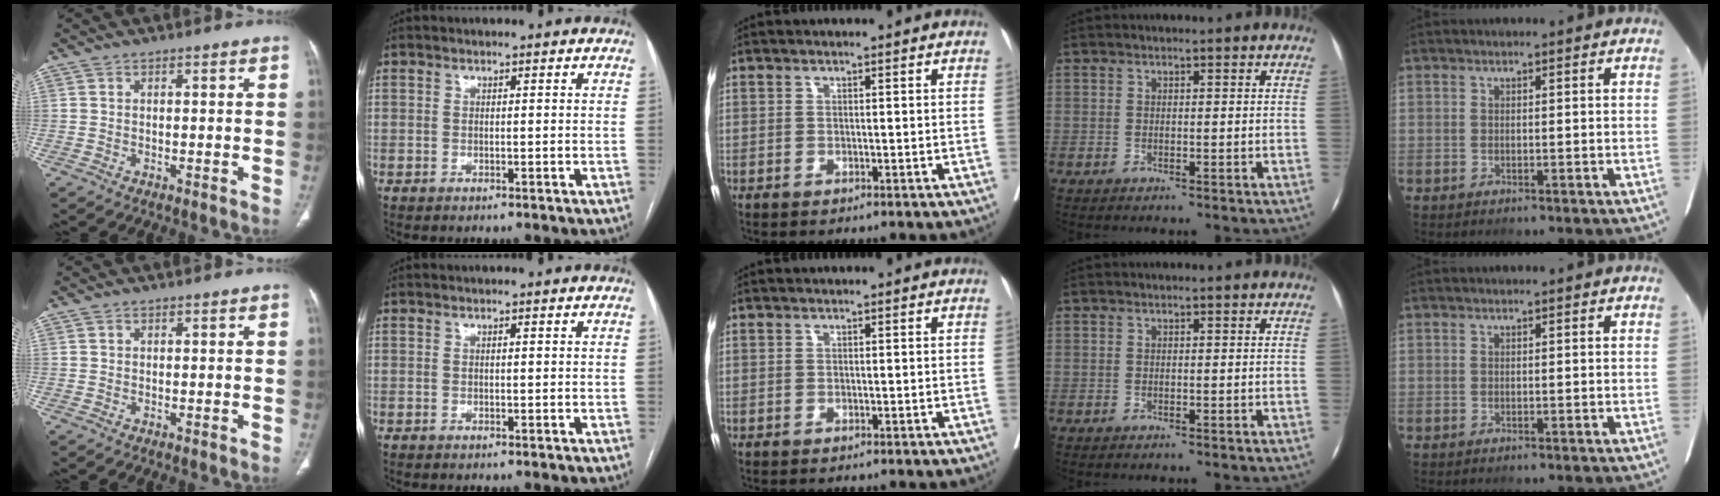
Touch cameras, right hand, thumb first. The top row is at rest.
{}